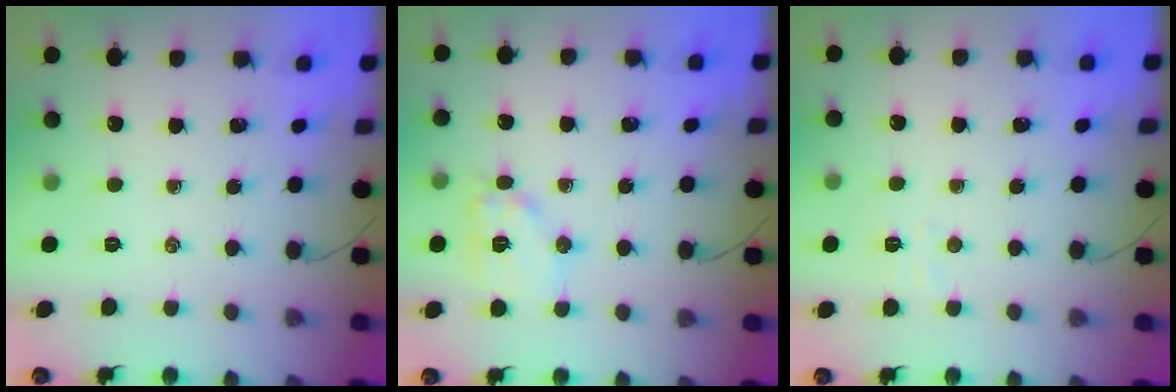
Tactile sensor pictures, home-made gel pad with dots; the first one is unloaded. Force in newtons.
{"total": 10.7, "press": 10.7, "slide": 0.4}
{"total": 3.9, "press": 3.8, "slide": 1.0}